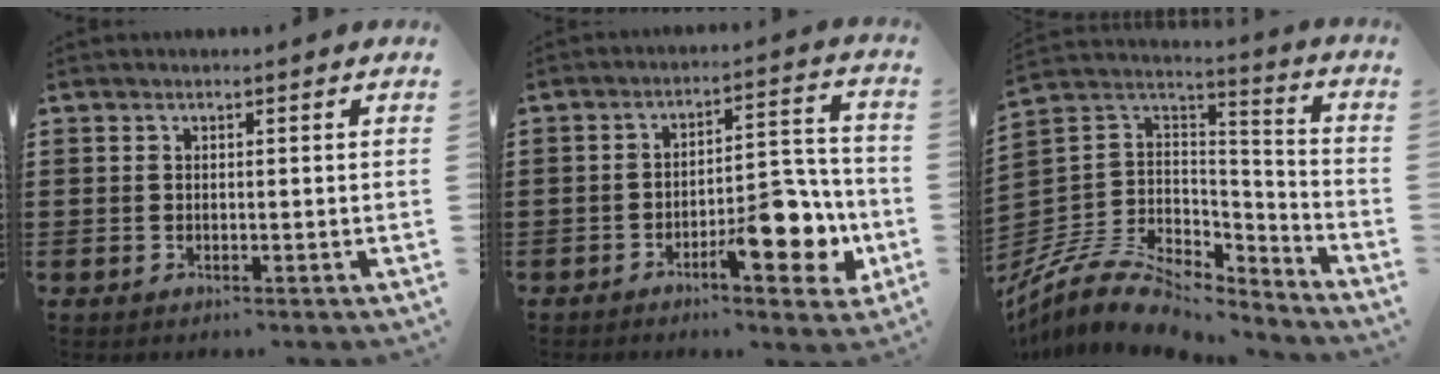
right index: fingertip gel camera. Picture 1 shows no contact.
{"total": 10.1, "force": [-4.4, 3.6, 8.3], "torque": [-0.101, 0.008, -0.070]}
{"total": 9.7, "force": [-7.0, 5.2, 4.3], "torque": [-0.106, 0.009, -0.135]}